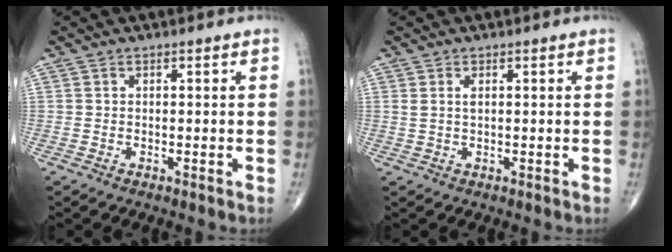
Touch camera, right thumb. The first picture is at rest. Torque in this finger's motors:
{"motor_torque": [2.17, 2.84, -0.12, -0.28, 0.09]}